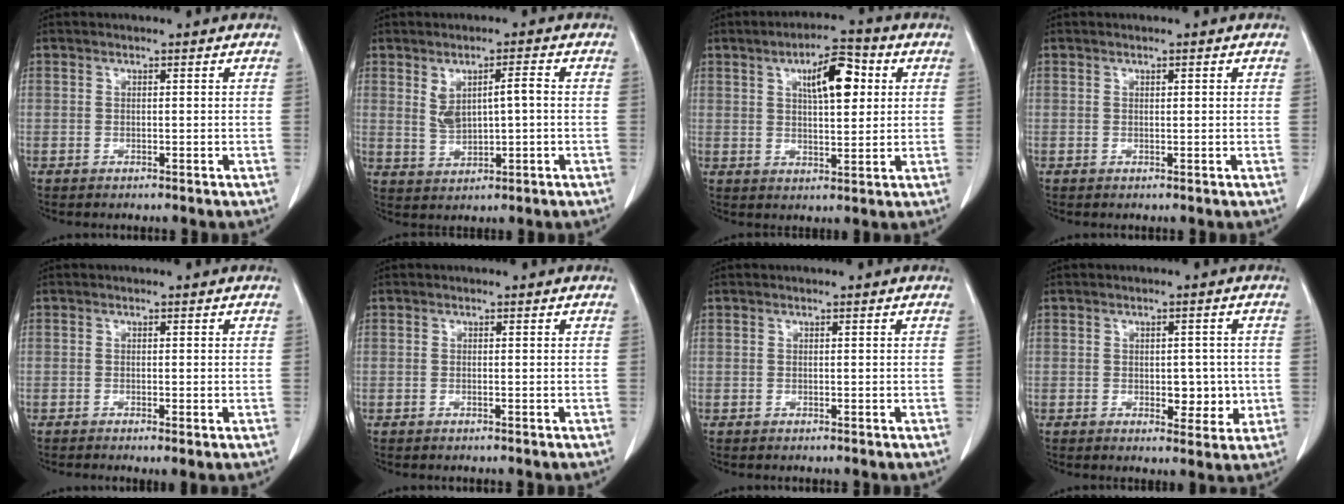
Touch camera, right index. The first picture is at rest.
{"total": 5.0, "force": [0.8, 1.6, 4.6], "torque": [-0.089, 0.011, 0.026]}
{"total": 8.5, "force": [2.9, 2.7, 7.5], "torque": [-0.119, 0.014, 0.046]}
{"total": 0.6, "force": [0.3, 0.1, 0.5], "torque": [-0.009, 0.000, 0.004]}
{"total": 1.2, "force": [-0.5, 0.2, 1.1], "torque": [-0.018, -0.003, -0.005]}
{"total": 0.0}
{"total": 0.0}
{"total": 4.5, "force": [-0.4, 2.6, 3.7], "torque": [-0.036, -0.001, 0.001]}